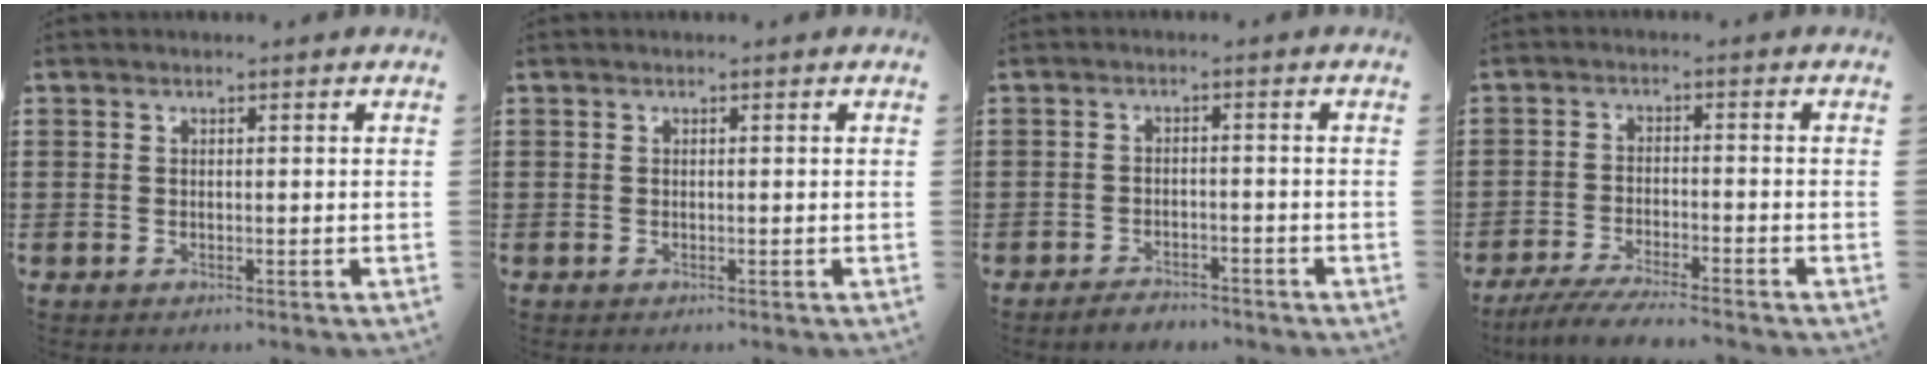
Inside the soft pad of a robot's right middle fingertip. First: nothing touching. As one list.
[{"total": 0.0}, {"total": 2.4, "force": [-2.3, 0.4, 0.2], "torque": [-0.010, 0.001, -0.048]}, {"total": 4.7, "force": [-4.3, 0.0, 1.7], "torque": [-0.043, -0.013, -0.086]}]